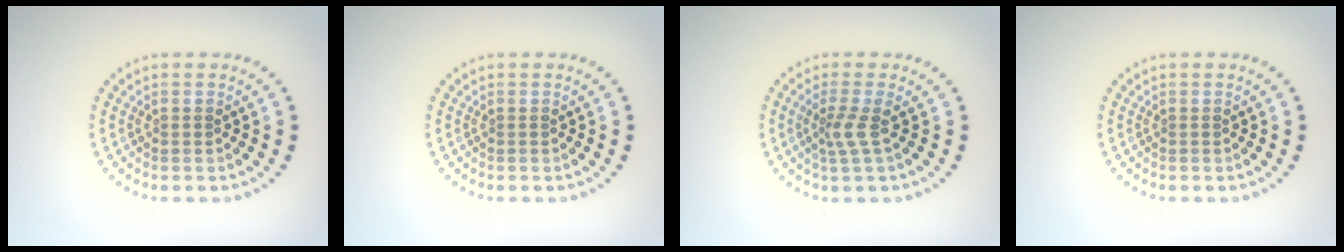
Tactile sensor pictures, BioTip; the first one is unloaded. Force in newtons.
{"total": 0.0}
{"total": 2.0, "press": 1.3, "slide": 1.5}
{"total": 0.0}